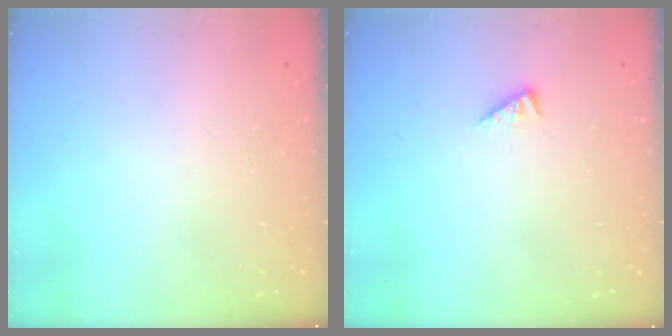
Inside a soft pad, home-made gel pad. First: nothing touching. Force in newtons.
{"total": 1.4, "press": 1.4, "slide": 0.5}